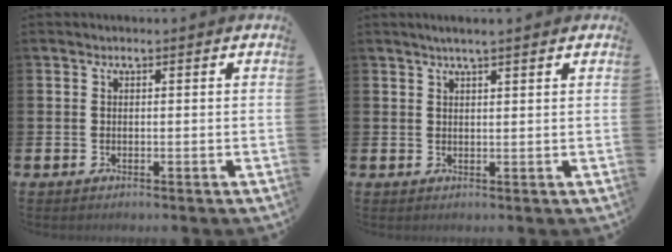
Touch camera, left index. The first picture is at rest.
{"total": 2.4, "force": [2.1, 0.1, 1.3], "torque": [-0.025, 0.001, 0.036]}